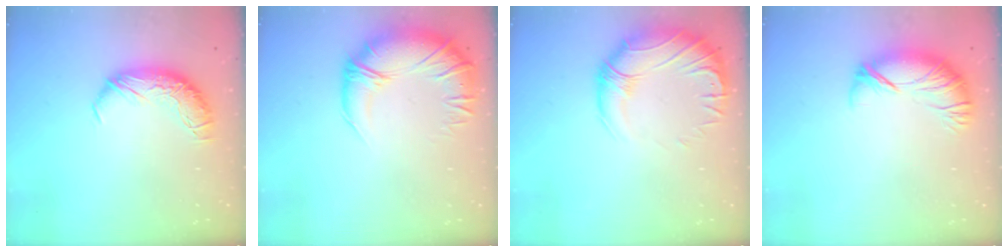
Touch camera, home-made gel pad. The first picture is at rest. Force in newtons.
{"total": 3.7, "press": 1.8, "slide": 3.3}
{"total": 3.4, "press": 0.6, "slide": 3.3}
{"total": 3.2, "press": 2.5, "slide": 2.0}